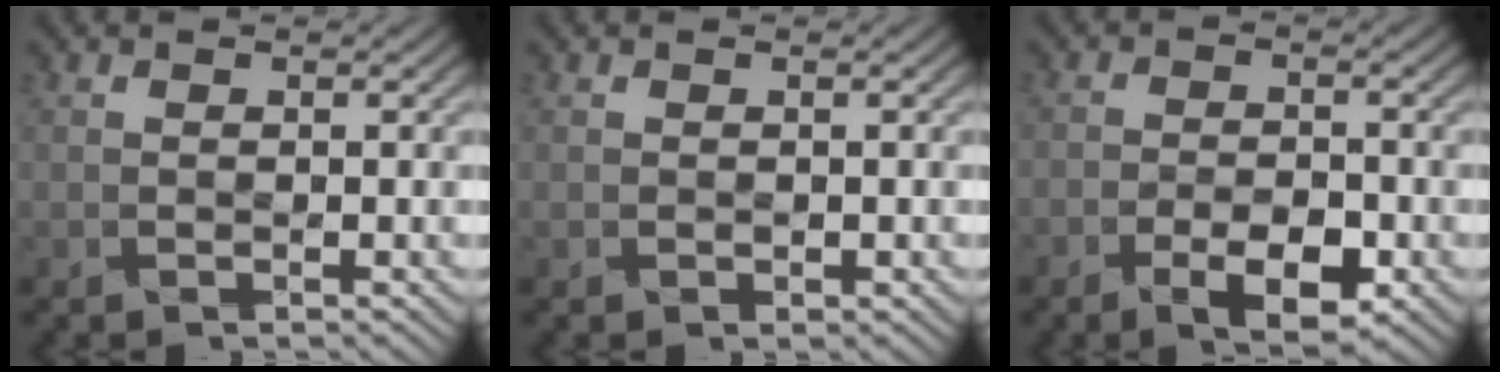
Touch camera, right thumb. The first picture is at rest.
{"total": 0.5, "force": [0.1, 0.5, 0.2], "torque": [-0.008, -0.001, 0.003]}
{"total": 6.1, "force": [-3.6, 2.4, 4.4], "torque": [-0.086, -0.005, -0.047]}